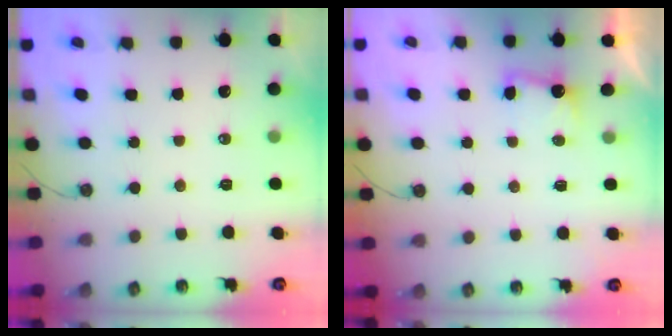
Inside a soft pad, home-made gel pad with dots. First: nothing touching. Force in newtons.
{"total": 3.4, "press": 3.3, "slide": 1.1}